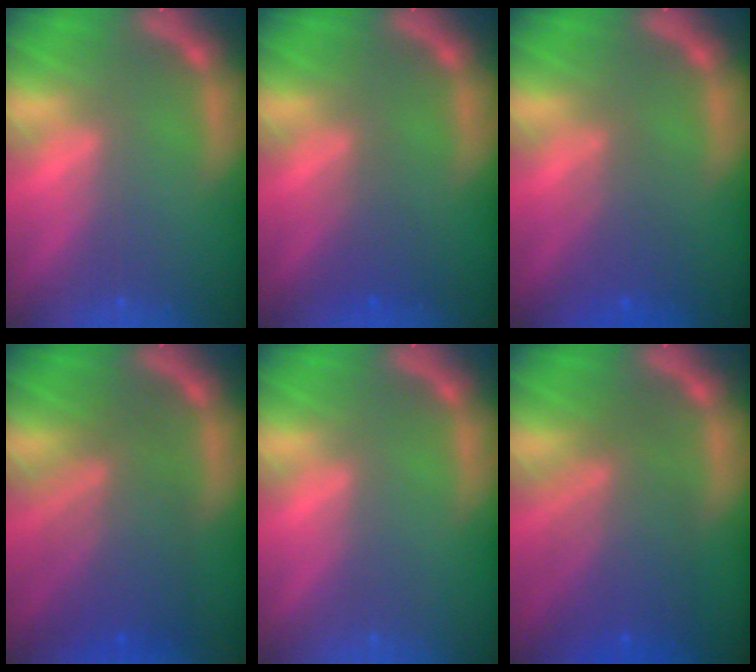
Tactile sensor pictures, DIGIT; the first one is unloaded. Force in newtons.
{"total": 2.0}
{"total": 3.0}
{"total": 7.1}
{"total": 0.0}
{"total": 7.0}